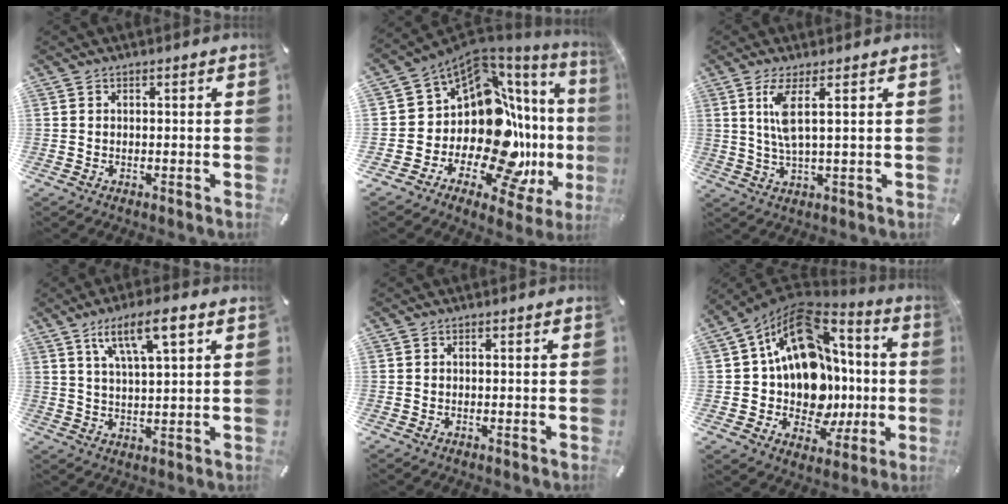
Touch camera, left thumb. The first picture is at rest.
{"total": 18.3, "force": [-3.0, 12.1, 13.4], "torque": [-0.207, -0.080, -0.020]}
{"total": 7.0, "force": [2.3, 1.0, 6.6], "torque": [-0.147, -0.010, 0.034]}
{"total": 9.9, "force": [5.7, 2.7, 7.7], "torque": [-0.137, -0.010, 0.095]}
{"total": 0.0}
{"total": 20.4, "force": [3.4, 15.2, 13.1], "torque": [-0.229, -0.044, 0.065]}